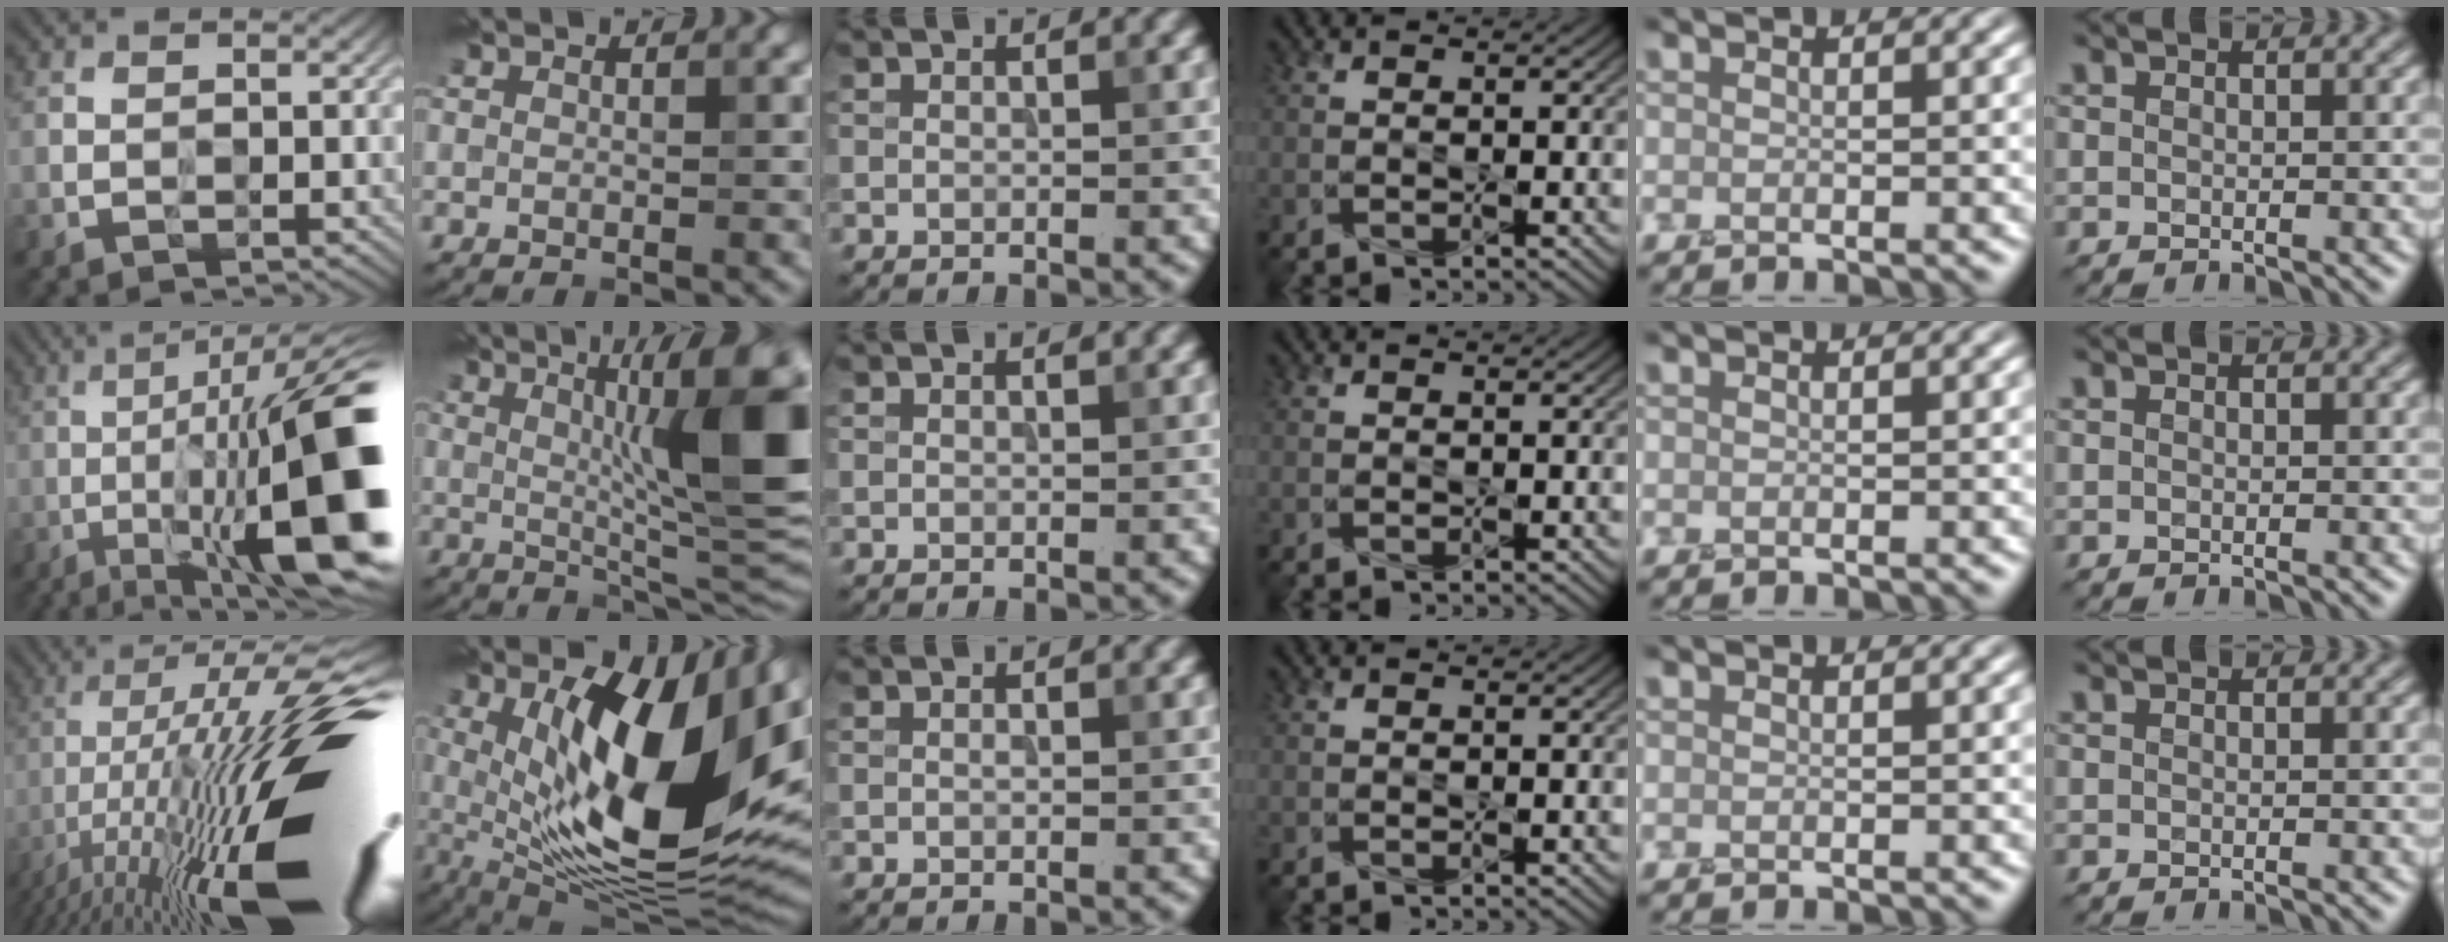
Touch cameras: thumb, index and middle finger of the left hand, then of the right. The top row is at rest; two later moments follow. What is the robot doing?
{"motion": "press", "object": "grip strengthener"}